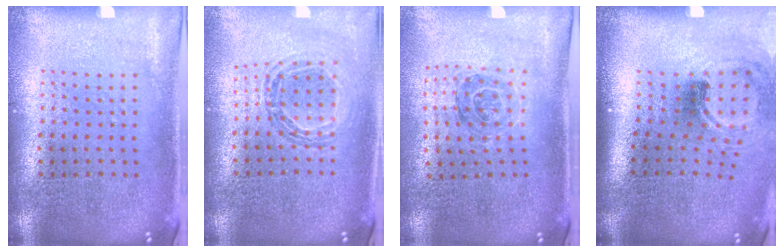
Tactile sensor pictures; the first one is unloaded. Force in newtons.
{"total": 0.9, "press": 0.9, "slide": 0.1}
{"total": 1.1, "press": 1.1, "slide": 0.3}
{"total": 1.8, "press": 1.1, "slide": 1.4}